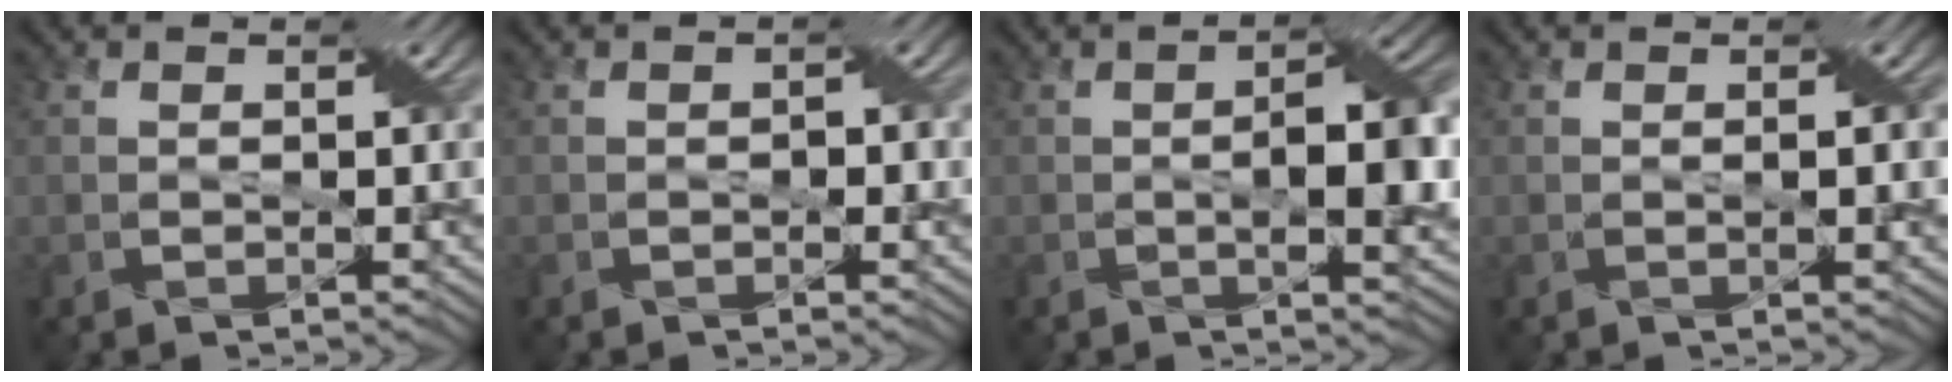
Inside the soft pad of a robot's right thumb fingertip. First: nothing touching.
{"total": 1.2, "force": [-0.4, 0.8, 0.8], "torque": [-0.013, 0.000, -0.007]}
{"total": 6.5, "force": [-0.6, 2.0, 6.2], "torque": [-0.097, 0.002, -0.010]}
{"total": 1.5, "force": [0.0, 0.1, 1.5], "torque": [-0.025, 0.003, 0.001]}